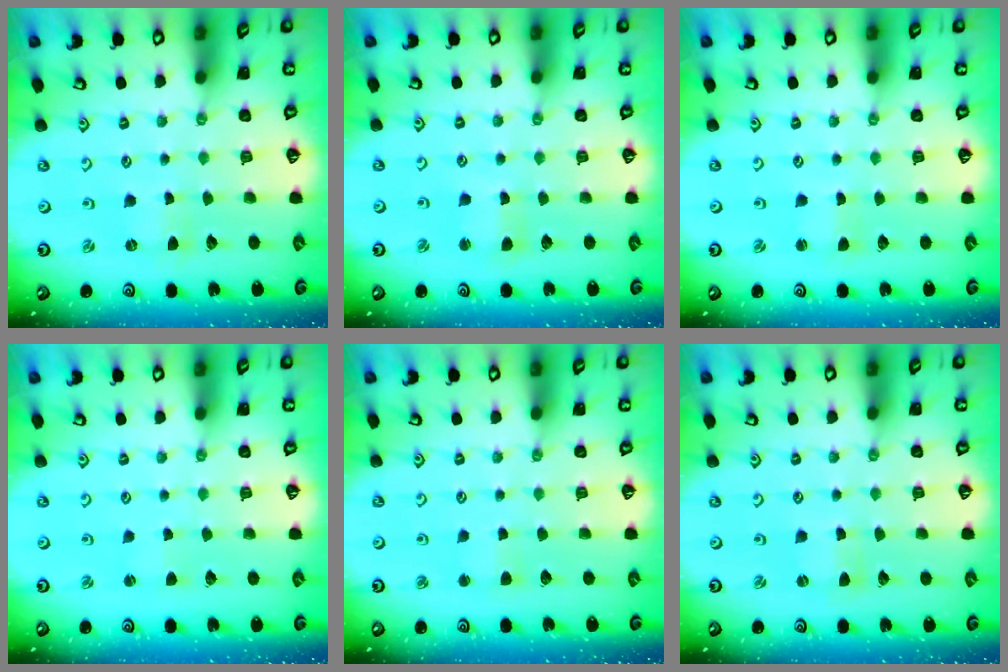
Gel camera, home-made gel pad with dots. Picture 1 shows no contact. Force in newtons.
{"total": 2.4, "press": 2.4, "slide": 0.3}
{"total": 0.9, "press": 0.9, "slide": 0.0}
{"total": 1.4, "press": 1.4, "slide": 0.3}
{"total": 2.7, "press": 2.7, "slide": 0.3}
{"total": 0.0}